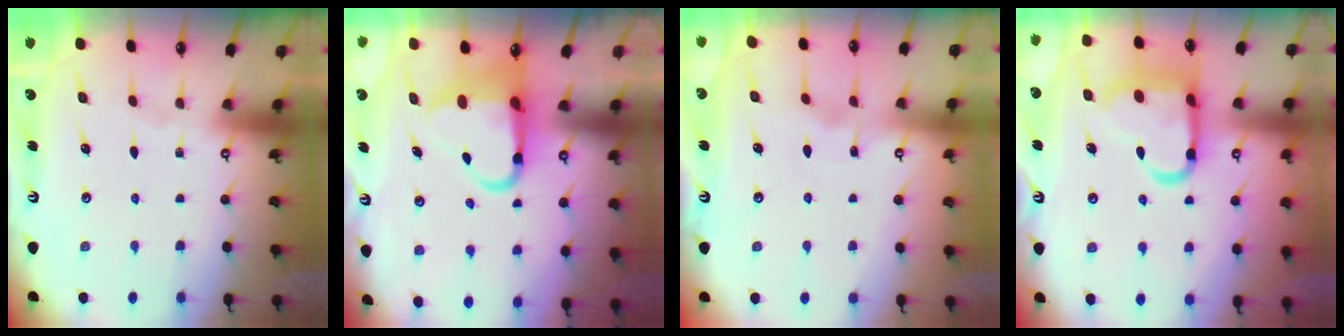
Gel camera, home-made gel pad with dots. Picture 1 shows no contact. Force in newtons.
{"total": 9.3, "press": 9.2, "slide": 1.5}
{"total": 2.7, "press": 2.6, "slide": 0.3}
{"total": 17.3, "press": 17.2, "slide": 1.8}